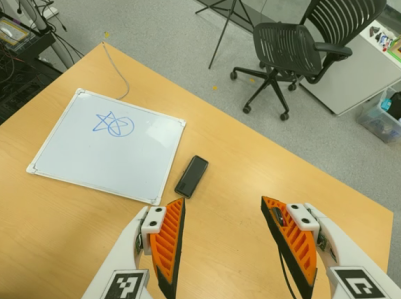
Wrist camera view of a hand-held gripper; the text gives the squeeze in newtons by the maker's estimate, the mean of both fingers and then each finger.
{"total": 0.0}